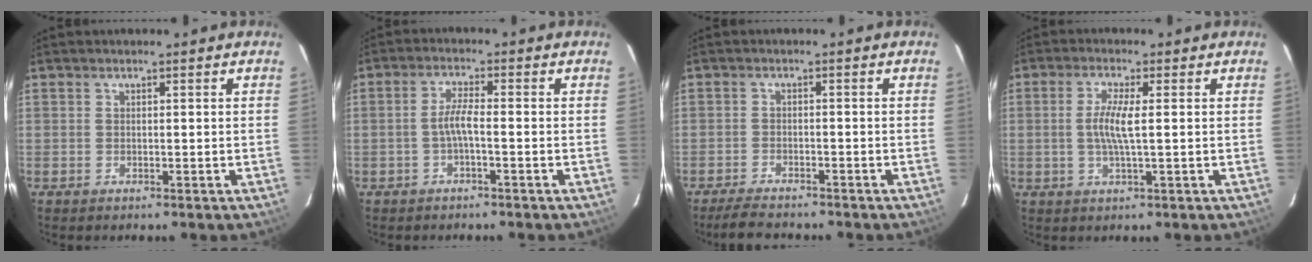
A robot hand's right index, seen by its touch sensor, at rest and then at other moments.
{"total": 3.1, "force": [-1.2, 0.2, 2.9], "torque": [-0.062, 0.006, -0.023]}
{"total": 5.4, "force": [-4.9, 1.2, 1.9], "torque": [-0.058, -0.009, -0.082]}
{"total": 5.1, "force": [0.1, 0.5, 5.1], "torque": [-0.099, -0.001, 0.002]}